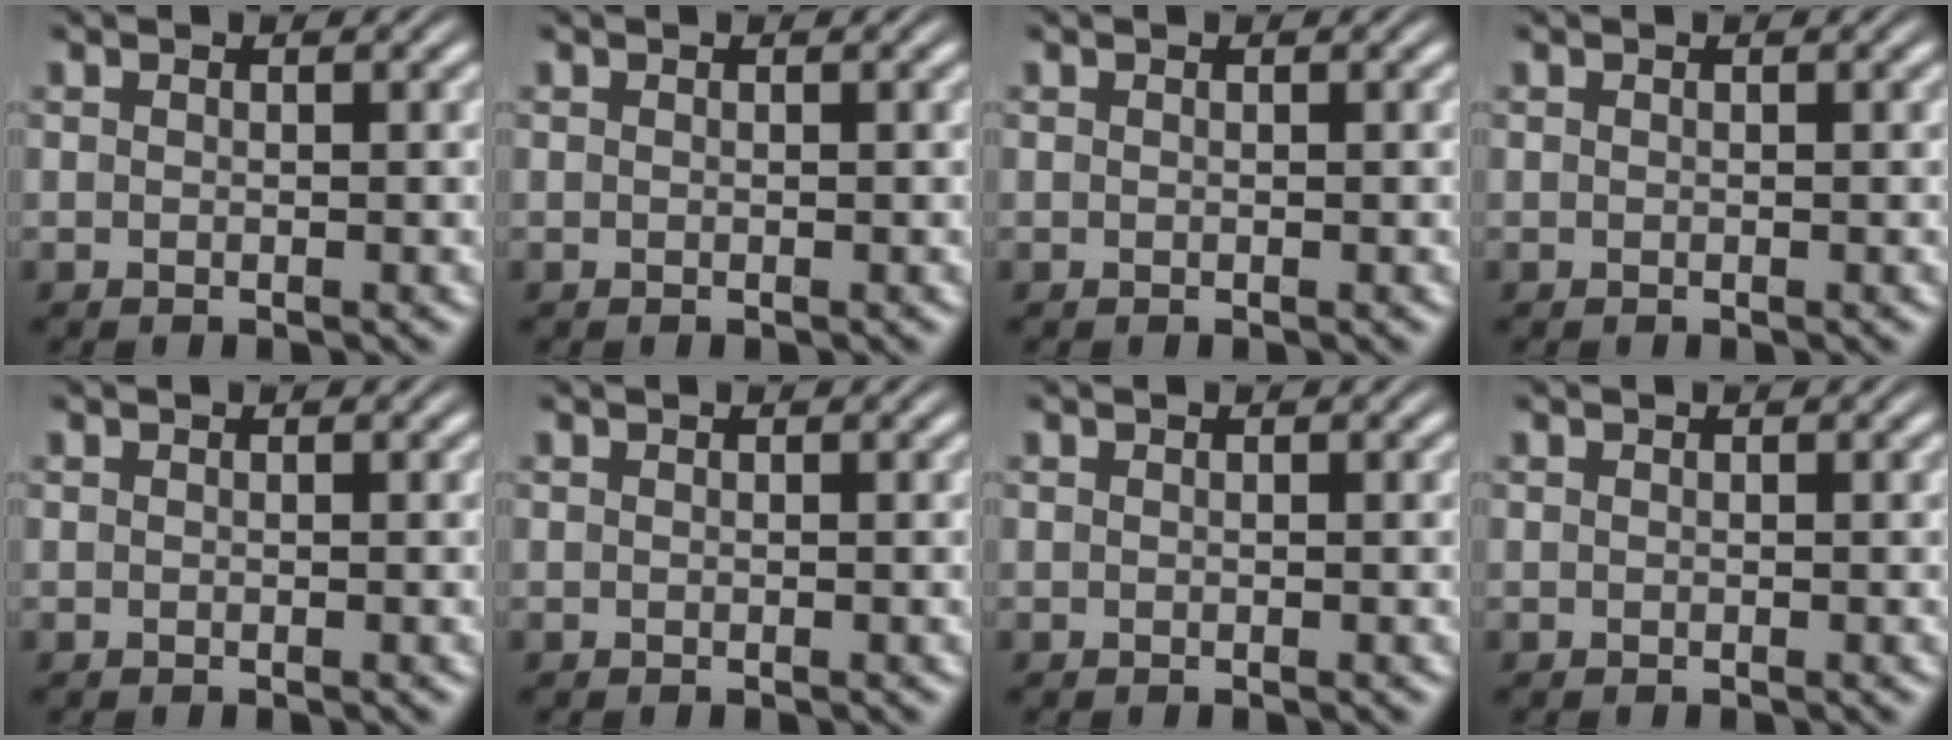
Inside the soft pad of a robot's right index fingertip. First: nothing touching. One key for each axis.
{"total": 0.0}
{"total": 0.0}
{"total": 0.0}
{"total": 0.0}
{"total": 0.0}
{"total": 0.0}
{"total": 0.0}